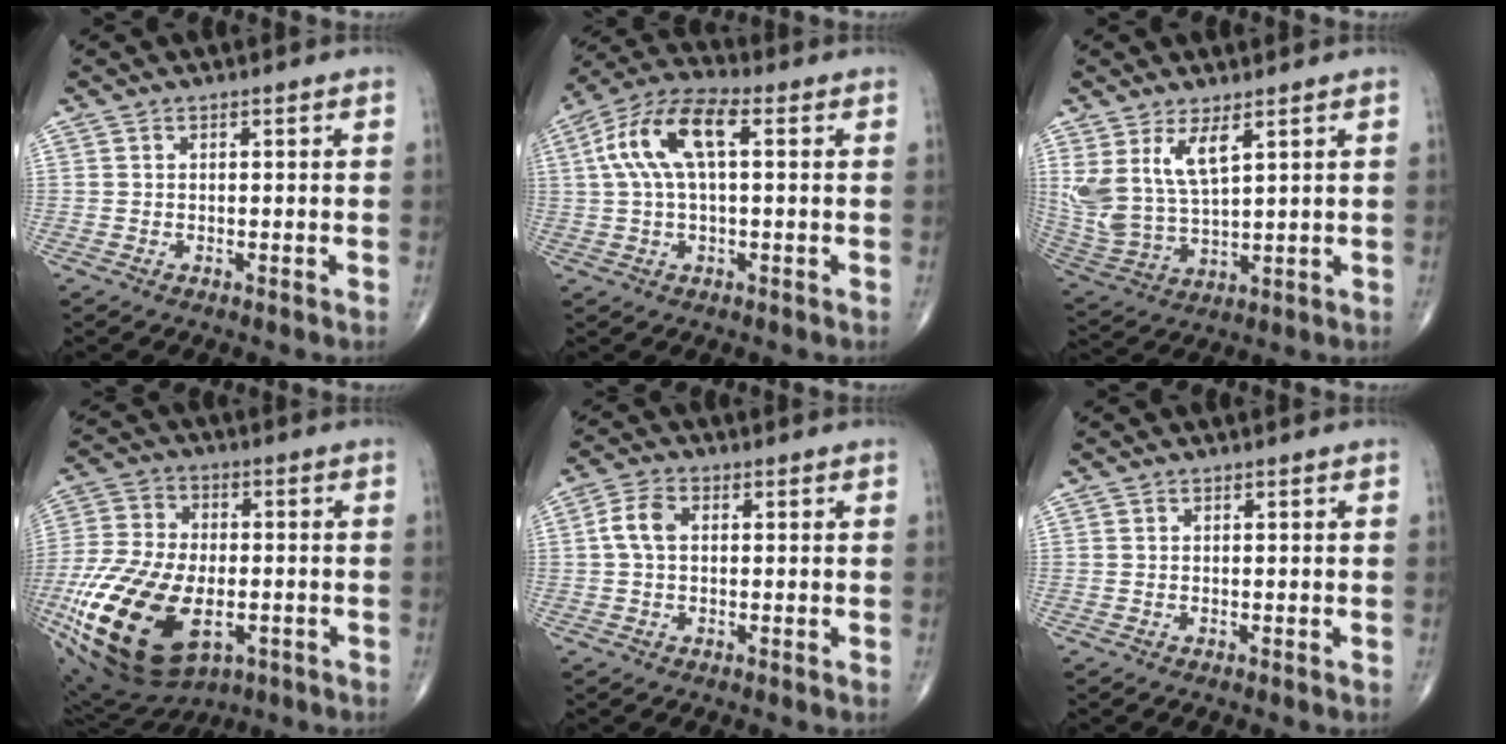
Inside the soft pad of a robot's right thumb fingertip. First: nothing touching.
{"total": 12.0, "force": [2.4, 5.1, 10.6], "torque": [-0.227, 0.038, 0.040]}
{"total": 11.2, "force": [5.2, 4.6, 8.7], "torque": [-0.183, -0.026, 0.120]}
{"total": 26.3, "force": [-7.8, 15.0, 20.2], "torque": [-0.445, -0.015, -0.123]}
{"total": 4.4, "force": [0.4, 2.8, 3.4], "torque": [-0.076, 0.014, 0.004]}
{"total": 0.0}